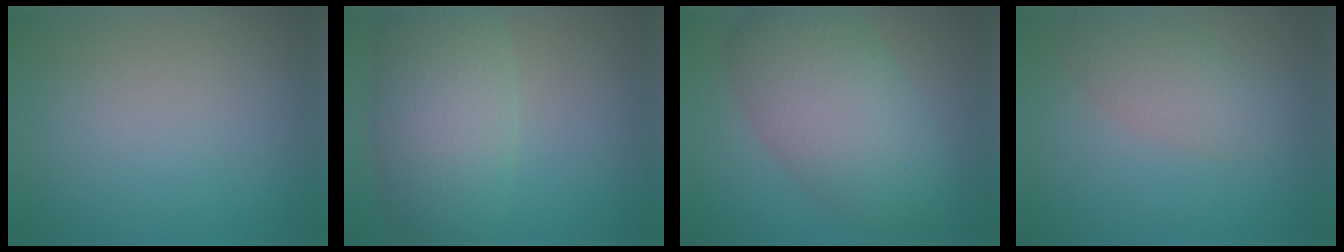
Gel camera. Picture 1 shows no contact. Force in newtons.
{"total": 7.2, "press": 7.2, "slide": 0.6}
{"total": 8.4, "press": 8.3, "slide": 0.4}
{"total": 3.0, "press": 3.0, "slide": 0.1}